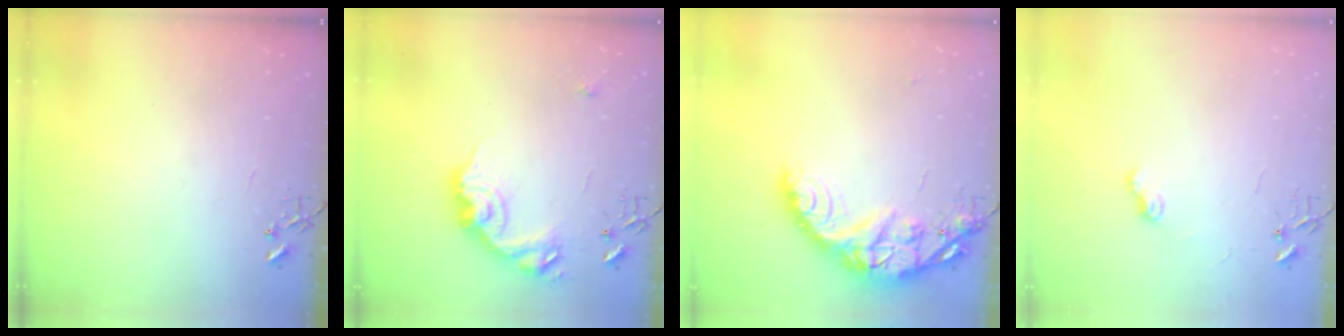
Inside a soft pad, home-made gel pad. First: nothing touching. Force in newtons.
{"total": 16.0, "press": 16.0, "slide": 0.3}
{"total": 17.5, "press": 17.4, "slide": 1.4}
{"total": 6.4, "press": 6.4, "slide": 0.8}